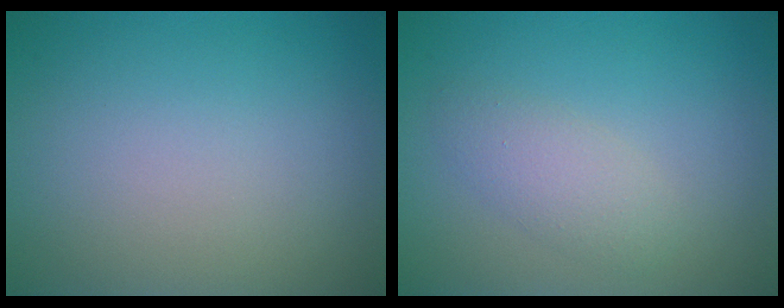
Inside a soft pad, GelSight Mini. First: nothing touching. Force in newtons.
{"total": 2.3, "press": 2.3, "slide": 0.1}